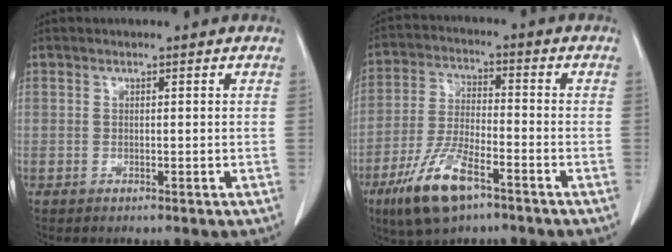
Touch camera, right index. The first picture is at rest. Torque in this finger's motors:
{"motor_torque": [1.25, -0.89, 0.23, 0.18]}